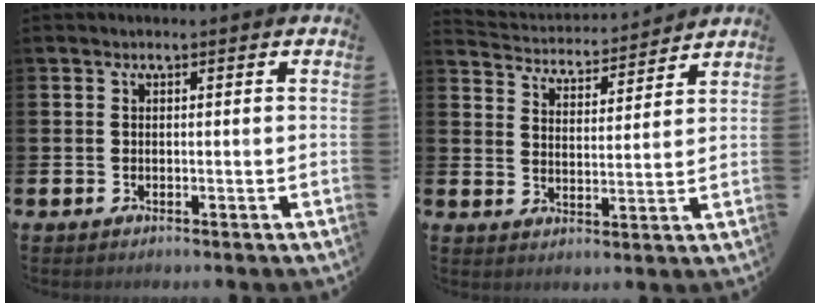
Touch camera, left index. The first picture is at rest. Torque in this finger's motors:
{"motor_torque": [0.27, -0.23, -0.16, -0.03]}